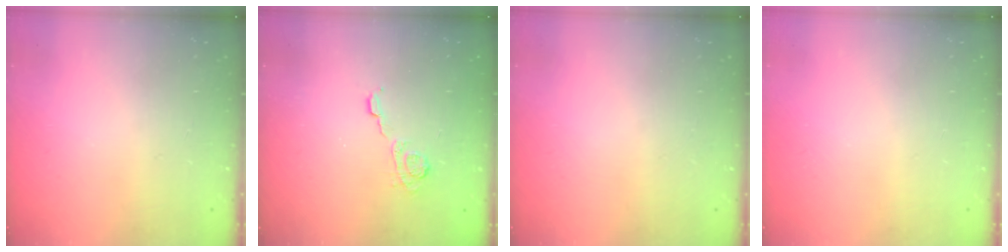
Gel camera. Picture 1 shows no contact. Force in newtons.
{"total": 5.2, "press": 5.2, "slide": 0.4}
{"total": 0.0}
{"total": 0.0}